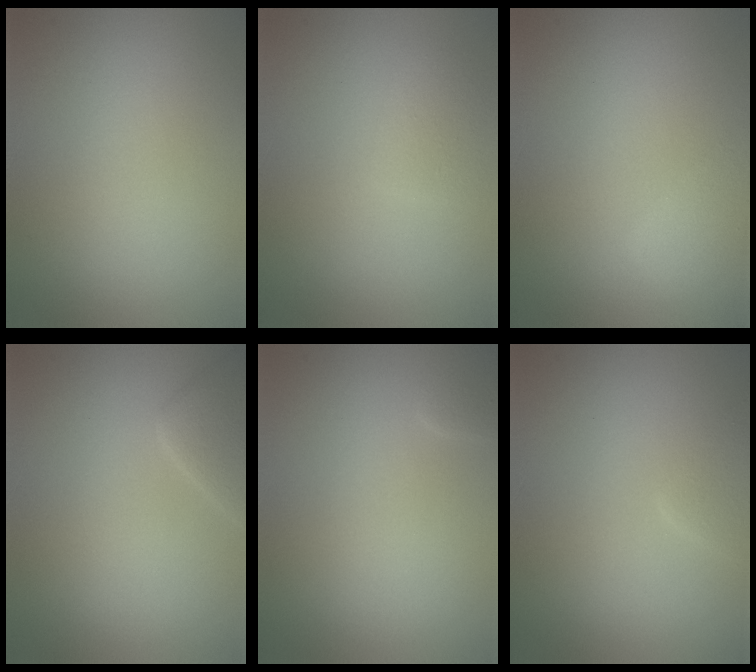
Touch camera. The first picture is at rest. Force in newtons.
{"total": 1.5, "press": 1.5, "slide": 0.1}
{"total": 2.9, "press": 2.9, "slide": 0.1}
{"total": 2.7, "press": 2.7, "slide": 0.2}
{"total": 1.0, "press": 1.0, "slide": 0.1}
{"total": 1.9, "press": 1.9, "slide": 0.0}